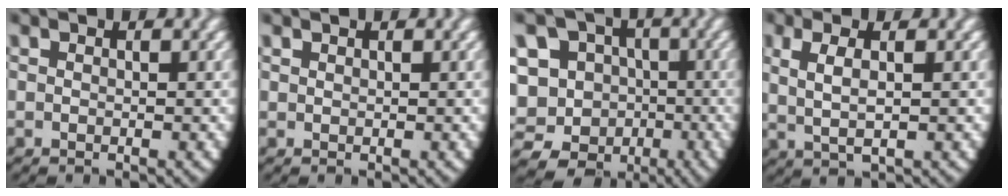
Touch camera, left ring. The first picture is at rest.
{"total": 0.6, "force": [0.5, -0.3, 0.0], "torque": [-0.001, -0.005, 0.017]}
{"total": 18.4, "force": [-3.7, 16.7, 6.9], "torque": [-0.186, -0.079, -0.063]}
{"total": 4.2, "force": [0.9, 2.1, 3.5], "torque": [-0.084, -0.002, 0.022]}